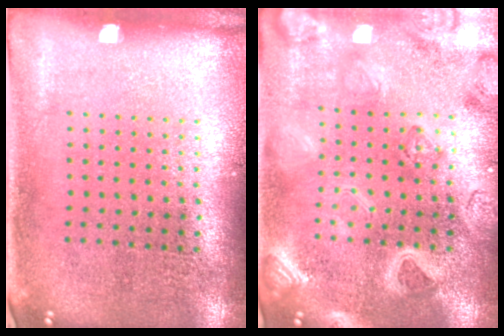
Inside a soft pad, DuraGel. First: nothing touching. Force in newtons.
{"total": 3.3, "press": 3.1, "slide": 1.0}